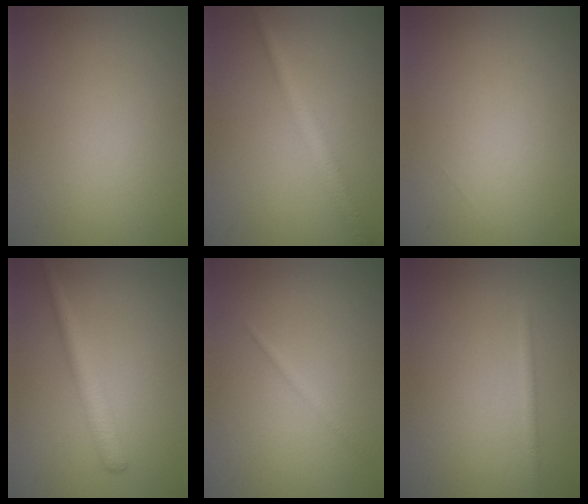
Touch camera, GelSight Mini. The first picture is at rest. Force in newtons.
{"total": 2.6, "press": 2.6, "slide": 0.0}
{"total": 0.0}
{"total": 2.7, "press": 2.6, "slide": 0.1}
{"total": 0.7, "press": 0.7, "slide": 0.1}
{"total": 1.1, "press": 1.1, "slide": 0.0}